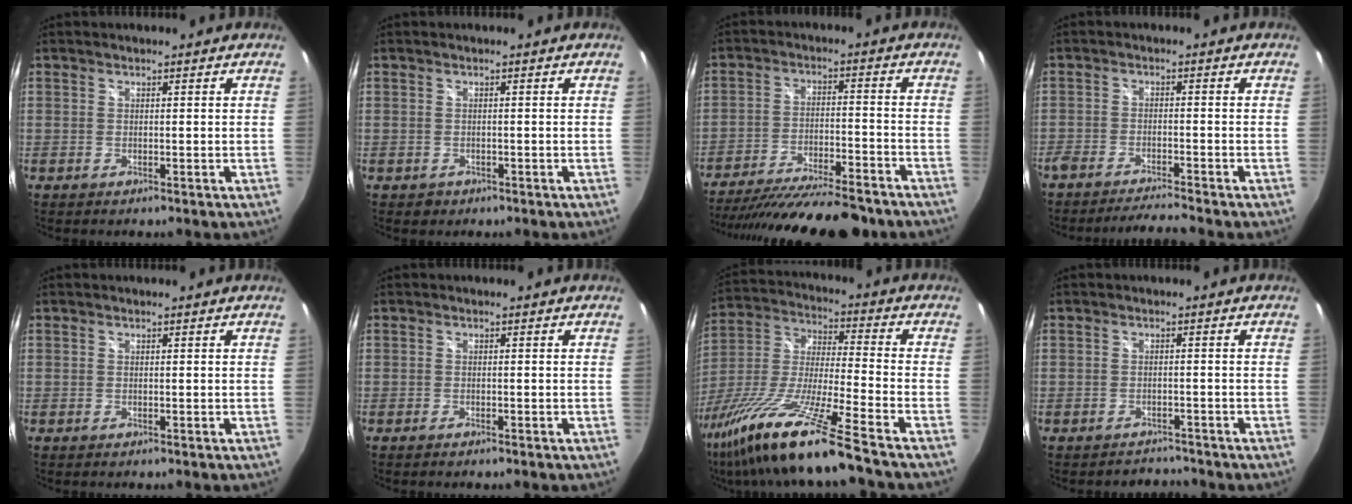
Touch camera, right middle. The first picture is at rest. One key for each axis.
{"total": 1.5, "fx": -0.7, "fy": 1.2, "fz": 0.3, "tx": -0.008, "ty": -0.004, "tz": -0.008}
{"total": 21.7, "fx": -18.7, "fy": 3.1, "fz": 10.5, "tx": -0.199, "ty": -0.044, "tz": -0.284}
{"total": 6.1, "fx": -5.7, "fy": -0.4, "fz": 2.0, "tx": -0.055, "ty": -0.005, "tz": -0.100}
{"total": 0.0}
{"total": 0.9, "fx": -0.8, "fy": 0.2, "fz": 0.4, "tx": -0.010, "ty": -0.002, "tz": -0.014}
{"total": 22.9, "fx": -16.8, "fy": -0.3, "fz": 15.5, "tx": -0.302, "ty": -0.046, "tz": -0.312}
{"total": 2.4, "fx": -2.3, "fy": 0.5, "fz": -0.6, "tx": 0.008, "ty": 0.011, "tz": -0.038}